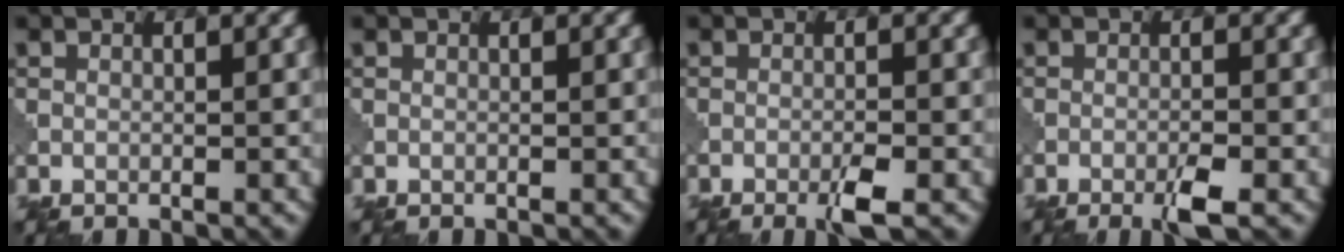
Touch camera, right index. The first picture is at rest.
{"total": 0.0}
{"total": 2.5, "force": [-1.4, 0.2, 2.1], "torque": [-0.036, 0.002, -0.028]}
{"total": 2.6, "force": [-1.5, 0.2, 2.1], "torque": [-0.037, 0.002, -0.030]}